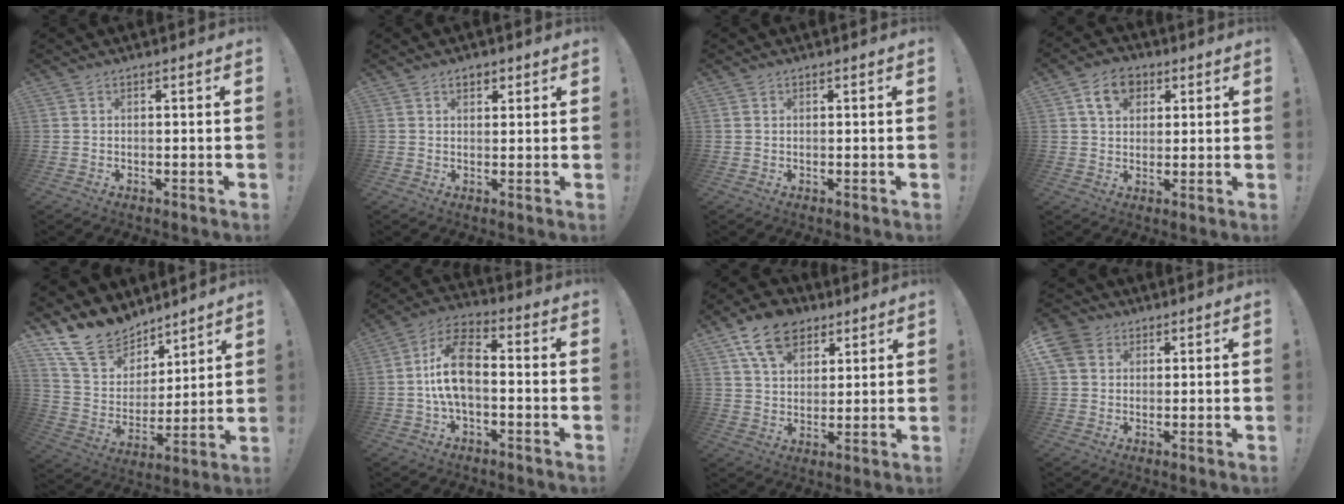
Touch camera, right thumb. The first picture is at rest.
{"total": 2.3, "force": [1.2, 1.7, 0.9], "torque": [-0.004, -0.005, 0.018]}
{"total": 0.6, "force": [0.3, 0.6, 0.0], "torque": [0.003, 0.000, 0.004]}
{"total": 8.8, "force": [3.9, 6.6, 4.3], "torque": [-0.069, 0.003, 0.076]}
{"total": 15.5, "force": [12.1, 8.7, 4.3], "torque": [-0.096, -0.084, 0.233]}
{"total": 12.4, "force": [-1.3, 6.8, 10.3], "torque": [-0.204, 0.019, -0.022]}
{"total": 13.1, "force": [7.6, 8.9, 6.0], "torque": [-0.092, -0.036, 0.144]}
{"total": 7.2, "force": [2.8, 5.8, 3.2], "torque": [-0.059, -0.007, 0.057]}